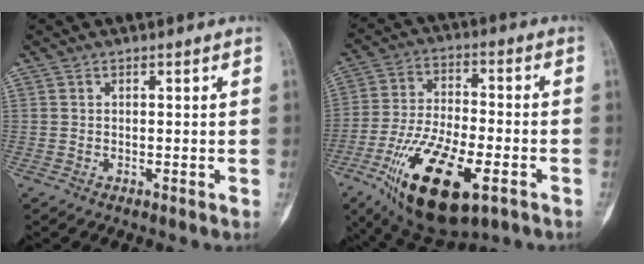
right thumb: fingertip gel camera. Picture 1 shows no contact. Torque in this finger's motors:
{"motor_torque": [0.97, 0.73, 1.75, -1.02, 0.50]}